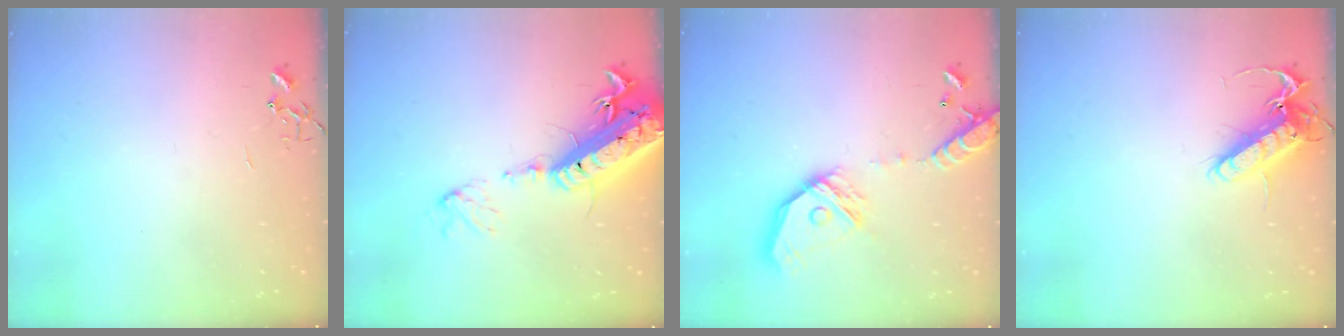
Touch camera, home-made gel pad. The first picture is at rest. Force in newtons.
{"total": 23.7, "press": 23.2, "slide": 5.2}
{"total": 17.7, "press": 17.4, "slide": 3.0}
{"total": 13.7, "press": 13.5, "slide": 1.9}